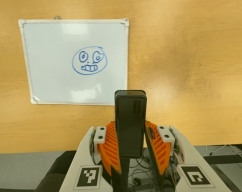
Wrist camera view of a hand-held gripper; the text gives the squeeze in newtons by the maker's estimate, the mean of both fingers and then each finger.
{"total": 4.9, "left": 3.3, "right": 6.4}